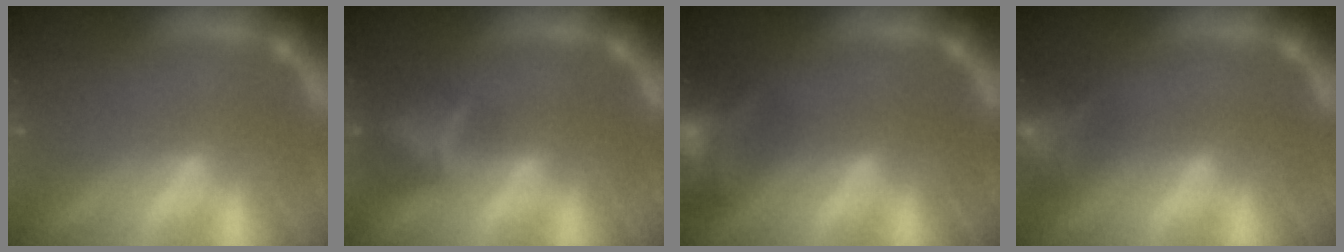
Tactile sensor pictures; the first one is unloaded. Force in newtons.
{"total": 4.0}
{"total": 9.0}
{"total": 5.9}